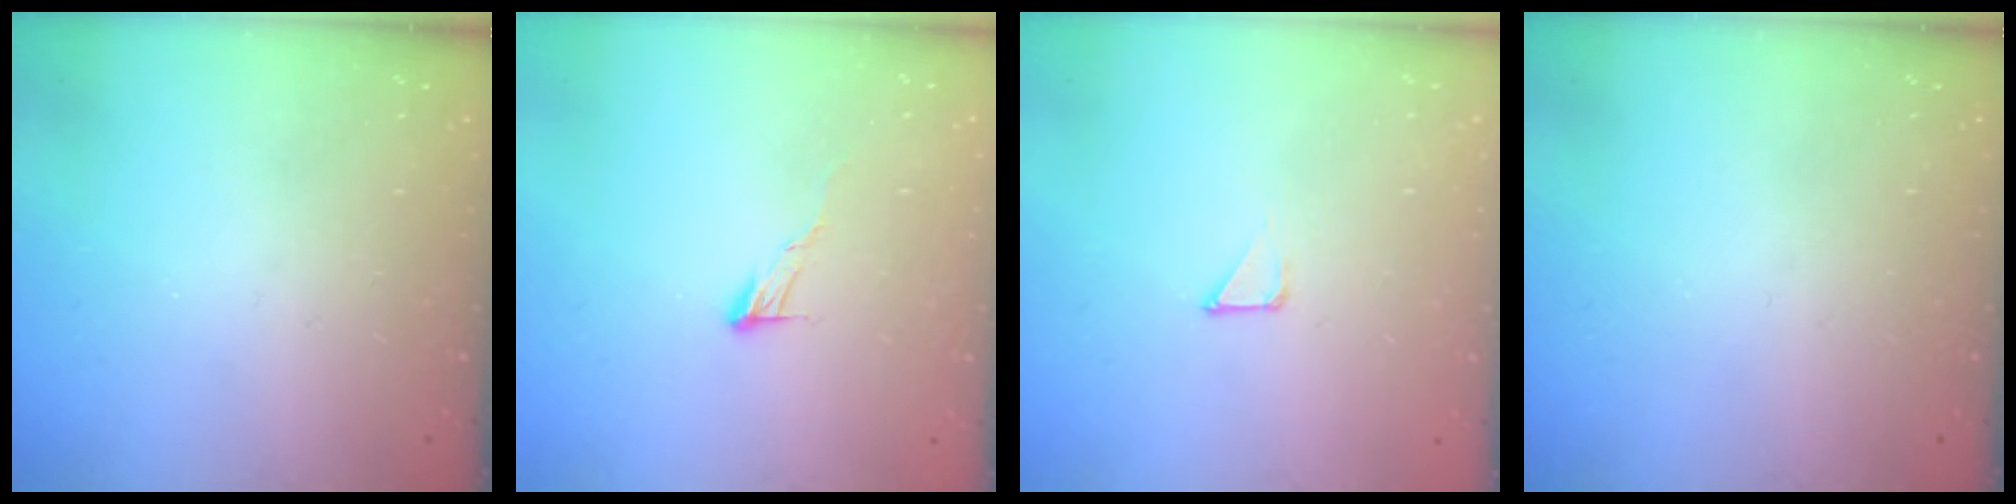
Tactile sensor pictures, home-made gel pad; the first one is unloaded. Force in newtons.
{"total": 6.1, "press": 6.1, "slide": 0.3}
{"total": 1.6, "press": 1.6, "slide": 0.1}
{"total": 0.0}